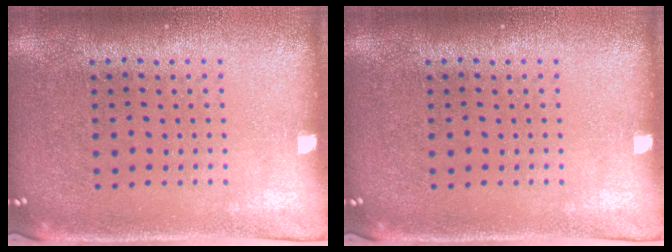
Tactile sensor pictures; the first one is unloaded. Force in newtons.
{"total": 0.0}